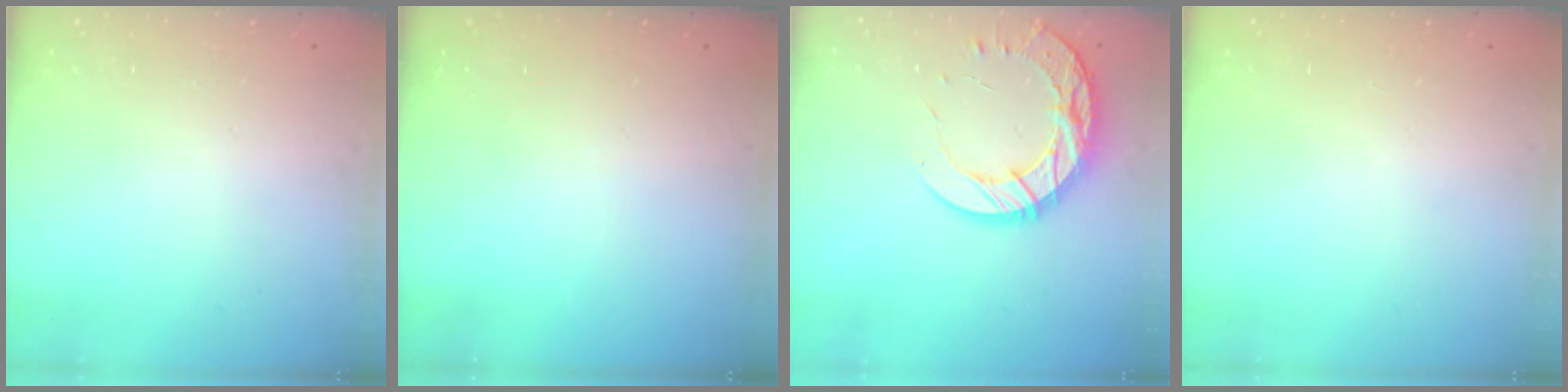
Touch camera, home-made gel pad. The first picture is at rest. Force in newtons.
{"total": 0.0}
{"total": 16.1, "press": 16.0, "slide": 1.2}
{"total": 0.0}